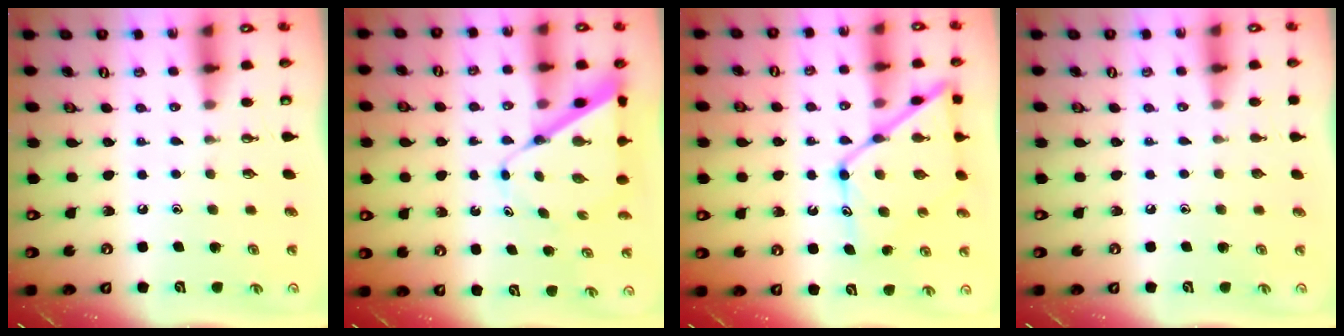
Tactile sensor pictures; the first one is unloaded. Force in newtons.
{"total": 8.7, "press": 8.7, "slide": 0.7}
{"total": 16.2, "press": 16.1, "slide": 1.6}
{"total": 0.0}